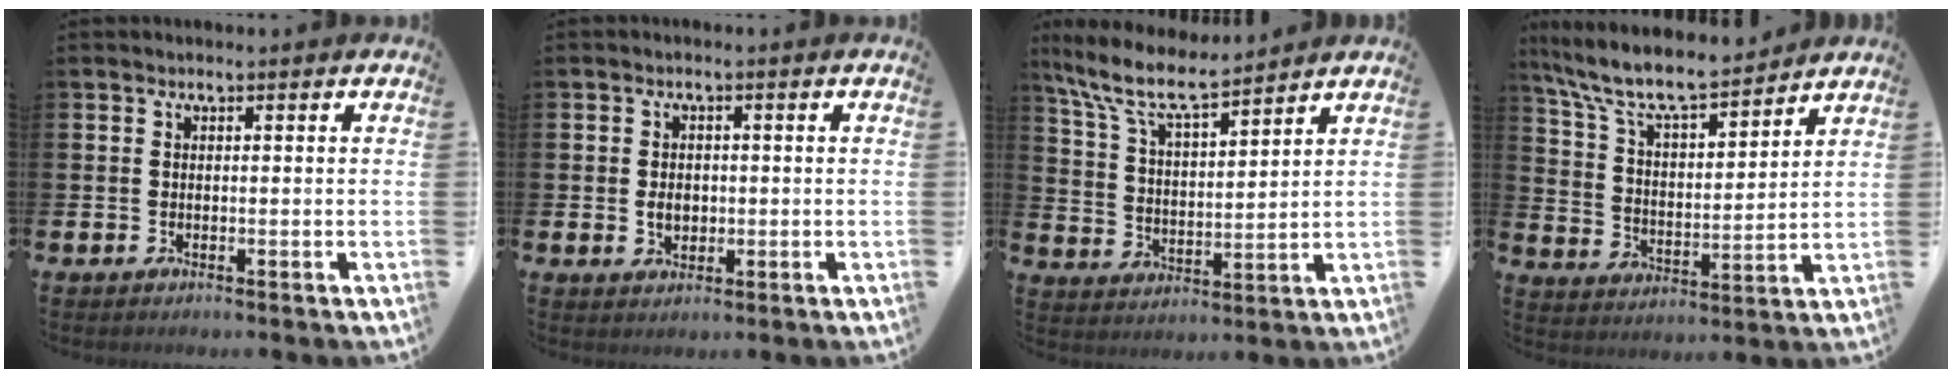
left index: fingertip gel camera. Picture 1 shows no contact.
{"total": 2.4, "force": [-0.1, 1.8, 1.6], "torque": [-0.016, 0.001, -0.009]}
{"total": 9.0, "force": [7.8, 1.8, 4.0], "torque": [-0.110, -0.042, 0.137]}
{"total": 9.7, "force": [8.8, 1.9, 3.6], "torque": [-0.110, -0.055, 0.154]}